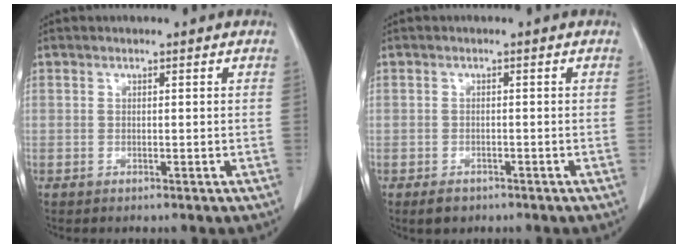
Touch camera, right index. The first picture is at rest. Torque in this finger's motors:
{"motor_torque": [-0.13, -0.10, -0.06, -0.03]}